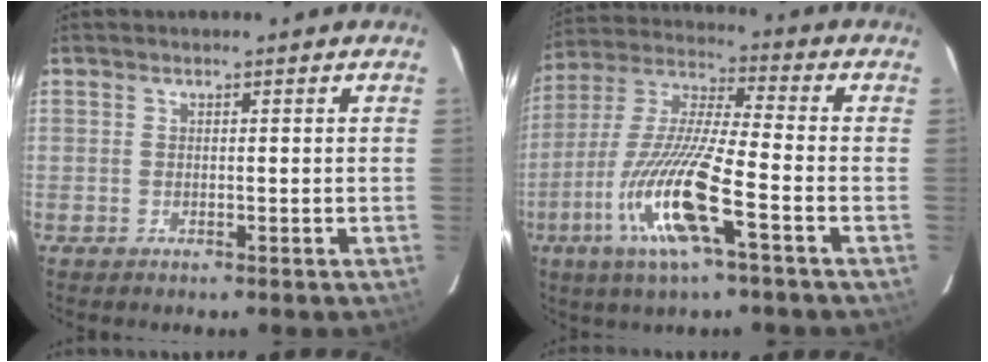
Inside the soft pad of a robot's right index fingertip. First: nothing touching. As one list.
[{"total": 15.6, "force": [-6.1, 1.2, 14.2], "torque": [-0.298, -0.014, -0.118]}]